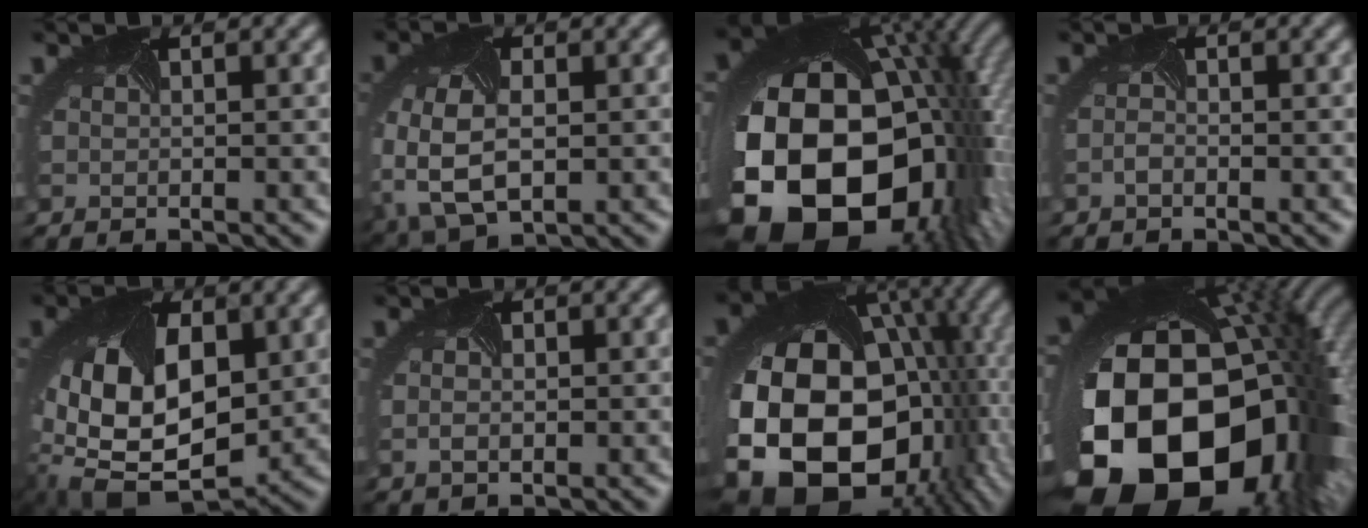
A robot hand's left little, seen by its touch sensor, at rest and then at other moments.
{"total": 7.3, "force": [-1.9, 4.9, 5.1], "torque": [-0.152, -0.034, -0.021]}
{"total": 22.4, "force": [-4.9, 15.8, 15.1], "torque": [-0.277, -0.065, -0.074]}
{"total": 0.6, "force": [-0.6, -0.1, 0.0], "torque": [-0.012, -0.001, -0.011]}
{"total": 12.7, "force": [0.7, 8.6, 9.3], "torque": [-0.208, -0.033, 0.028]}
{"total": 1.2, "force": [0.0, 0.9, 0.8], "torque": [-0.025, -0.002, 0.008]}
{"total": 20.4, "force": [-3.9, 14.9, 13.4], "torque": [-0.280, -0.064, -0.027]}
{"total": 21.9, "force": [-7.1, 15.2, 14.0], "torque": [-0.284, -0.085, -0.078]}